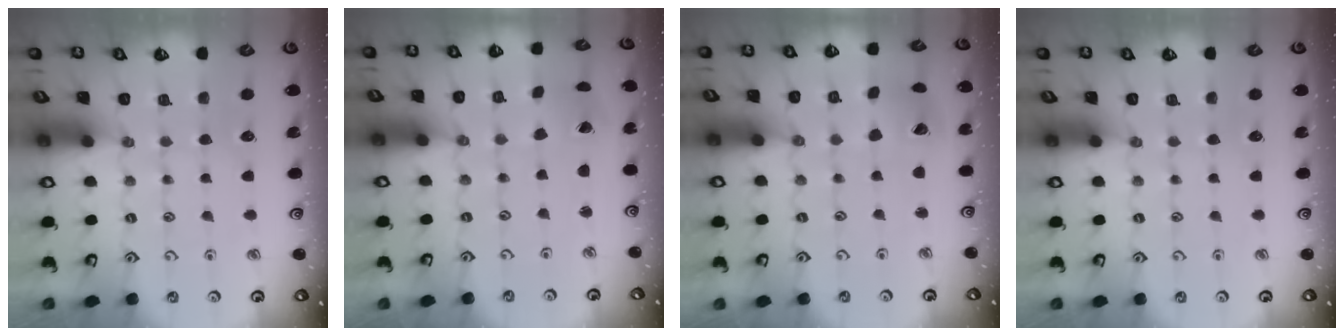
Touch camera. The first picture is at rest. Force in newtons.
{"total": 1.2, "press": 1.2, "slide": 0.2}
{"total": 7.0, "press": 7.0, "slide": 1.0}
{"total": 0.0}